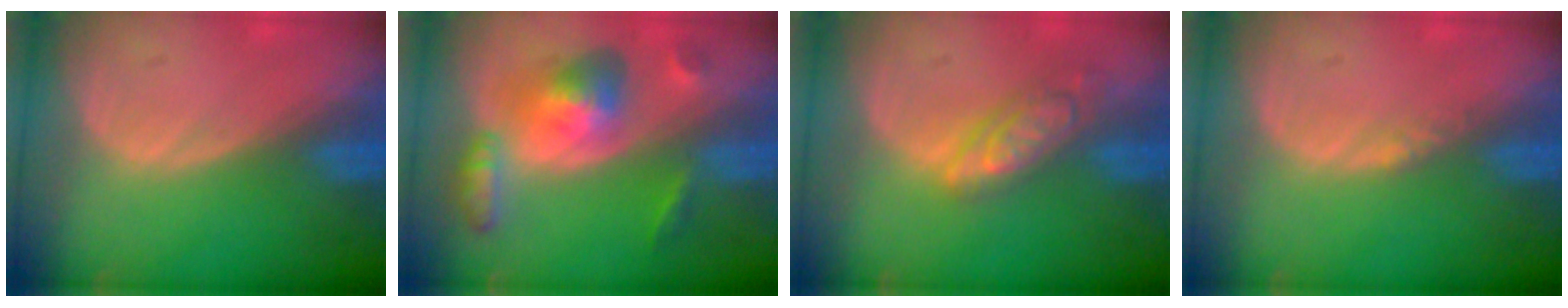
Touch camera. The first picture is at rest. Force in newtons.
{"total": 7.8, "press": 7.8, "slide": 0.5}
{"total": 6.1, "press": 5.3, "slide": 2.9}
{"total": 1.0, "press": 0.8, "slide": 0.6}